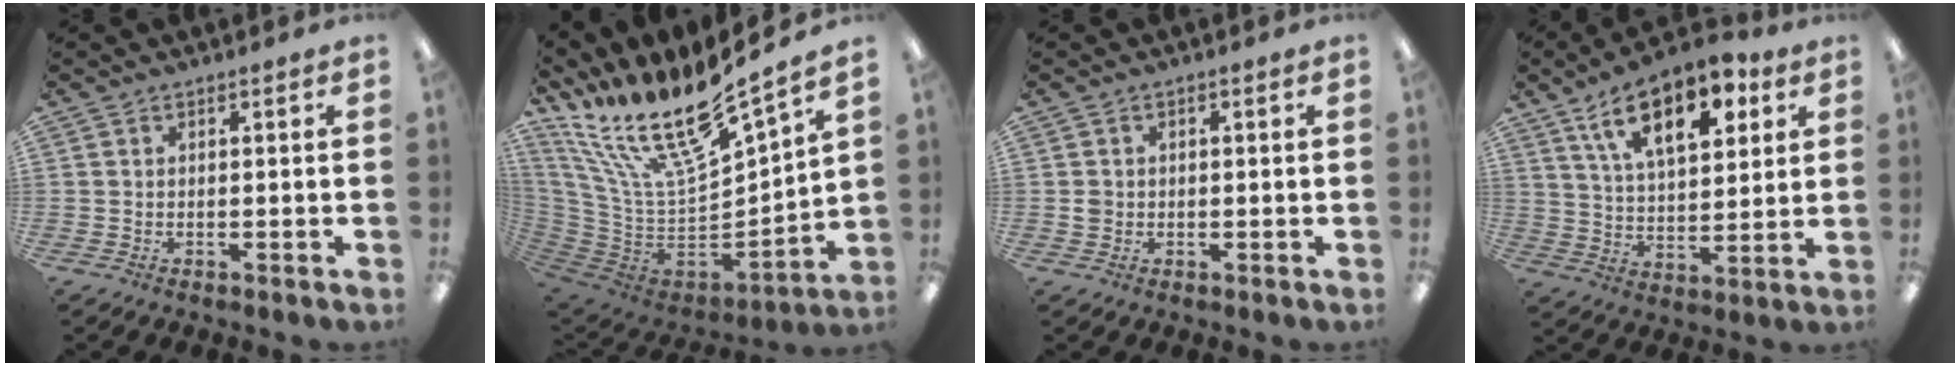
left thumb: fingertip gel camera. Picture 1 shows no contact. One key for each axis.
{"total": 22.0, "fx": 15.8, "fy": 5.8, "fz": 14.2, "tx": -0.271, "ty": -0.120, "tz": 0.271}
{"total": 1.7, "fx": -0.1, "fy": 1.5, "fz": 0.6, "tx": -0.003, "ty": 0.002, "tz": -0.005}
{"total": 16.3, "fx": 9.2, "fy": 8.1, "fz": 10.8, "tx": -0.158, "ty": -0.029, "tz": 0.156}